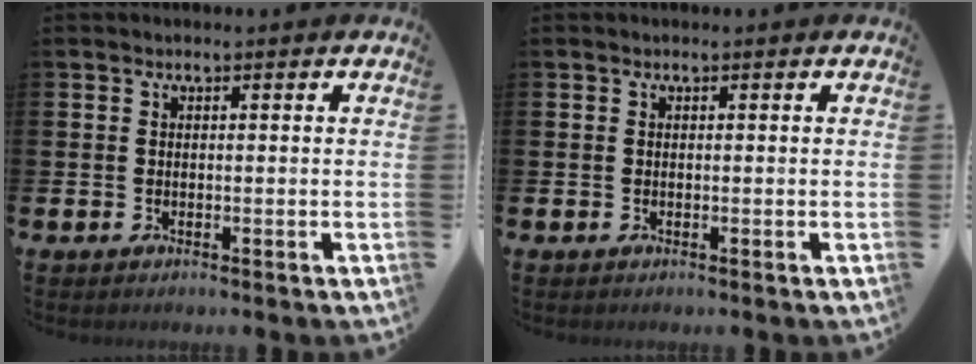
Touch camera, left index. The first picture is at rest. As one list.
[{"total": 0.0}]